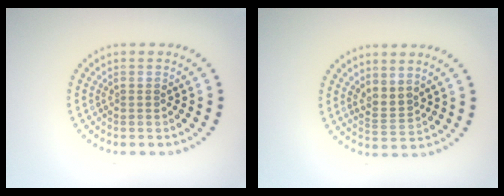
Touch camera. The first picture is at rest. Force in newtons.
{"total": 2.1, "press": 1.6, "slide": 1.3}